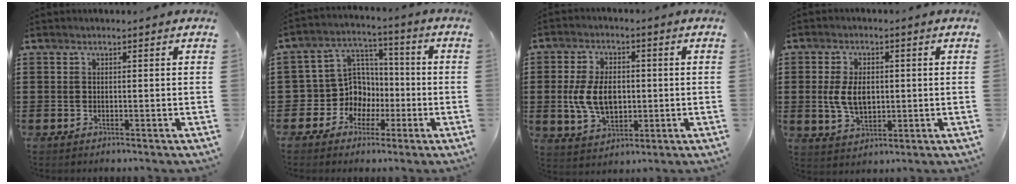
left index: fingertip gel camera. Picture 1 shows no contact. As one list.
[{"total": 8.6, "force": [-1.3, 8.2, 2.1], "torque": [-0.080, 0.004, -0.020]}, {"total": 8.3, "force": [-0.1, 5.1, 6.5], "torque": [-0.143, 0.004, -0.008]}, {"total": 6.2, "force": [0.3, 3.7, 4.9], "torque": [-0.105, 0.005, 0.000]}]